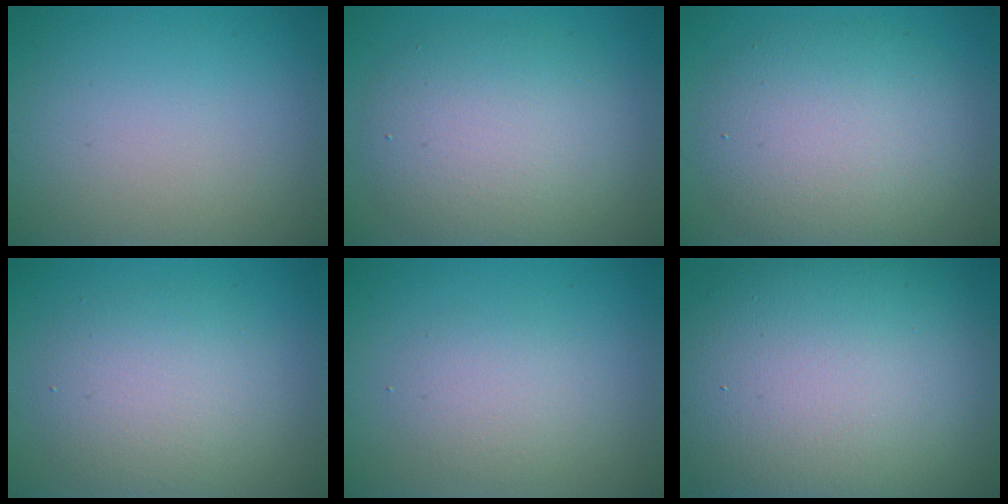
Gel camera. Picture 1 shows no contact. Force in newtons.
{"total": 6.4, "press": 6.4, "slide": 0.3}
{"total": 6.7, "press": 6.7, "slide": 0.5}
{"total": 4.6, "press": 4.5, "slide": 0.1}
{"total": 2.3, "press": 2.3, "slide": 0.1}
{"total": 18.0, "press": 18.0, "slide": 0.8}